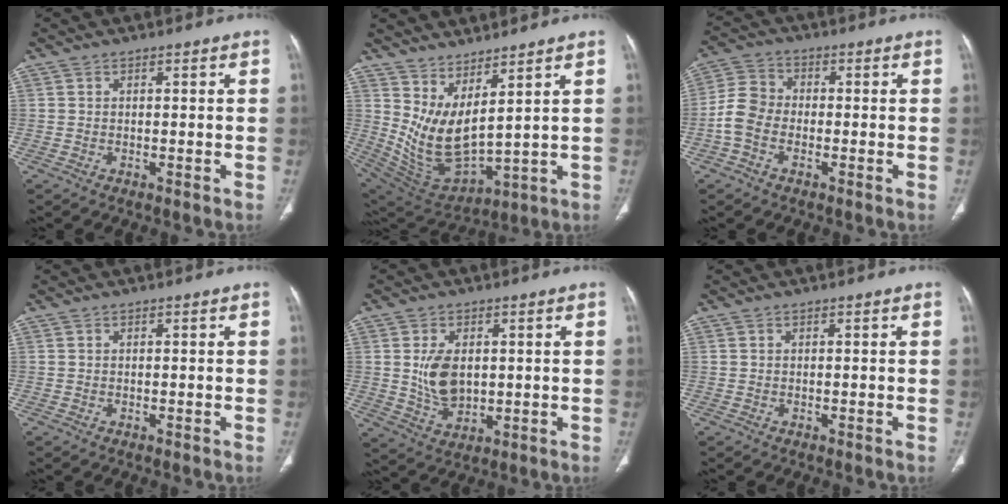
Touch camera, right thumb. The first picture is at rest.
{"total": 11.9, "force": [6.2, 4.0, 9.4], "torque": [-0.181, -0.058, 0.148]}
{"total": 6.7, "force": [-1.9, 4.8, 4.2], "torque": [-0.079, 0.019, -0.050]}
{"total": 0.0}
{"total": 7.8, "force": [0.9, 5.0, 5.9], "torque": [-0.096, -0.012, 0.030]}
{"total": 0.0}